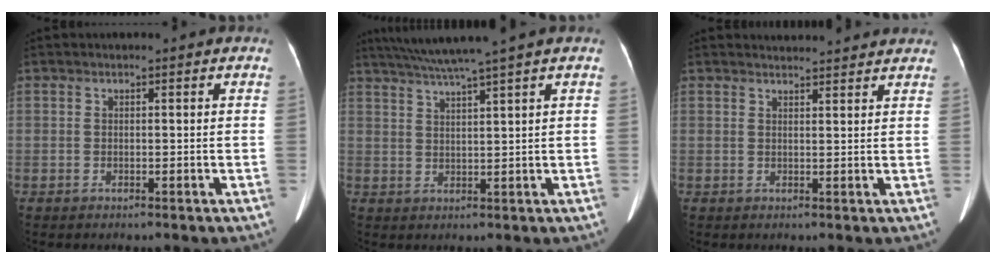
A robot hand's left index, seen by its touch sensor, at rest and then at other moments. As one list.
[{"total": 7.3, "force": [5.9, -1.9, 3.8], "torque": [-0.064, 0.014, 0.101]}, {"total": 6.4, "force": [6.2, 0.9, 1.2], "torque": [-0.013, 0.020, 0.065]}]